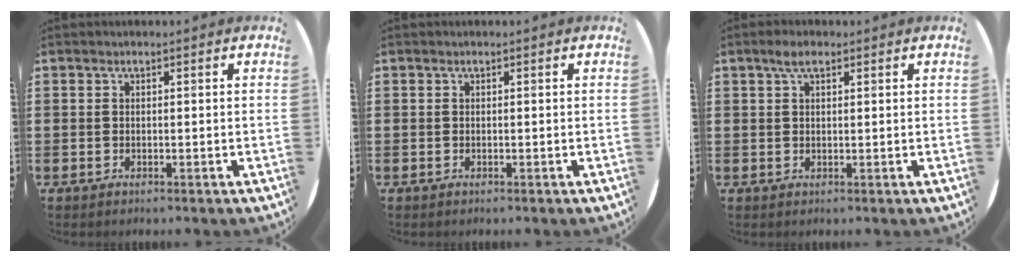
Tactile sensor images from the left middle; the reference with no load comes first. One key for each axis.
{"total": 0.0}
{"total": 2.5, "fx": 1.6, "fy": 1.0, "fz": 1.6, "tx": -0.027, "ty": 0.003, "tz": 0.027}